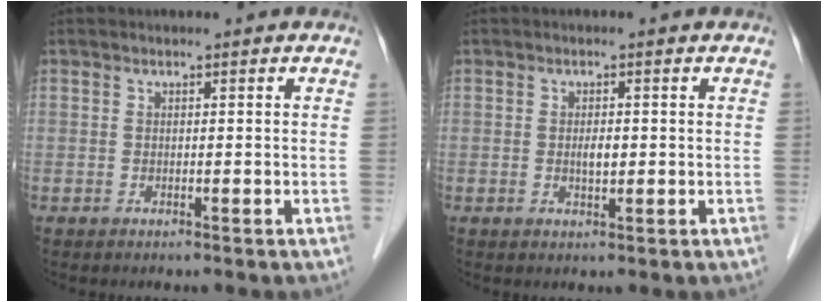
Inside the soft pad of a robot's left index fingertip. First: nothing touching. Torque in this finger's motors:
{"motor_torque": [0.05, 0.03, 0.02, 0.03]}